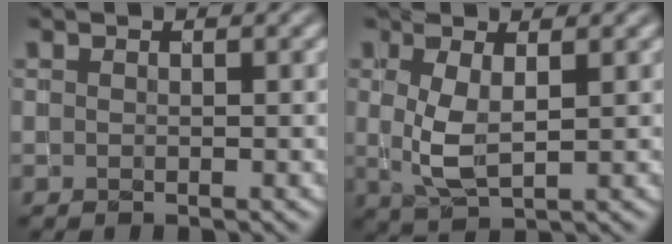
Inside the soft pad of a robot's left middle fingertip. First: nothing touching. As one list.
[{"total": 3.1, "force": [0.5, 1.3, 2.8], "torque": [-0.063, -0.004, 0.015]}]